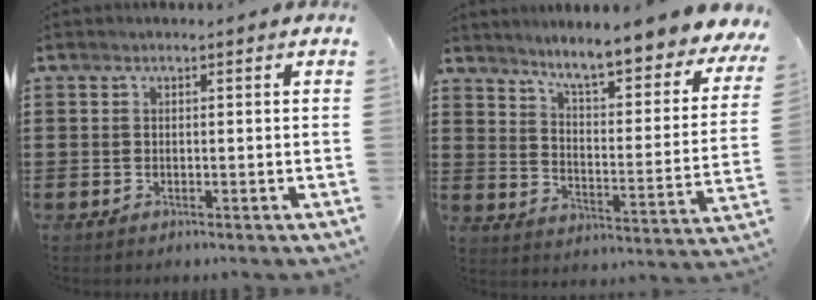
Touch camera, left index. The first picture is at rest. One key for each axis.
{"total": 7.2, "fx": 6.3, "fy": -0.5, "fz": 3.5, "tx": -0.087, "ty": -0.055, "tz": 0.100}